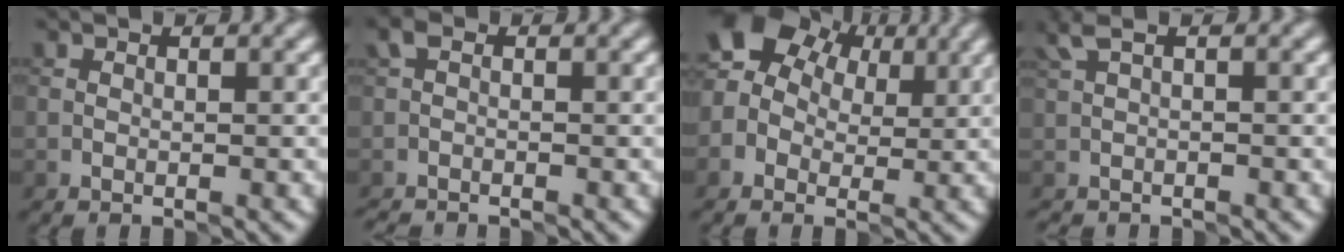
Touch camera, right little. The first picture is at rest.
{"total": 1.4, "force": [-1.3, 0.1, 0.2], "torque": [-0.006, -0.006, -0.032]}
{"total": 8.0, "force": [2.7, 5.8, 4.8], "torque": [-0.072, 0.031, 0.031]}
{"total": 0.7, "force": [-0.1, 0.1, 0.7], "torque": [-0.013, -0.001, -0.002]}